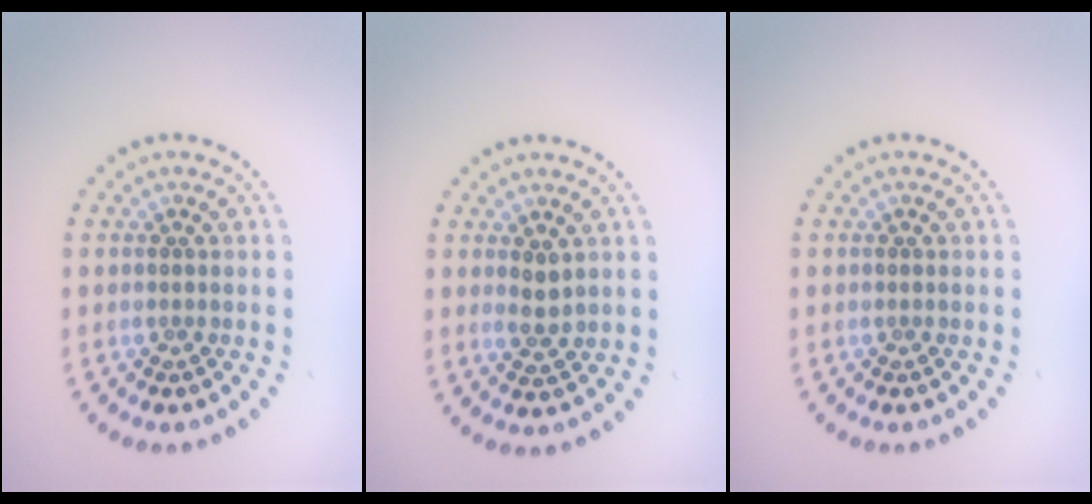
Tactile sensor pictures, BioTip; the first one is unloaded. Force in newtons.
{"total": 1.6, "press": 1.5, "slide": 0.5}
{"total": 0.0}